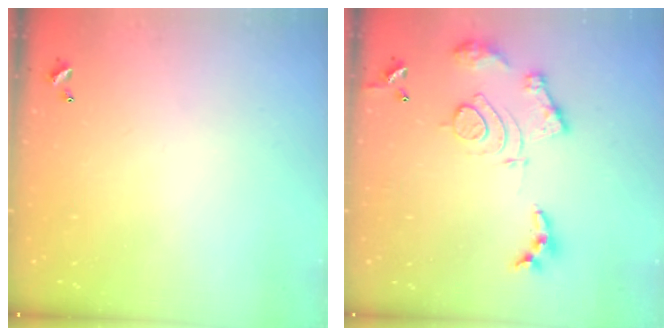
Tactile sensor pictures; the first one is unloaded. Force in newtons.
{"total": 14.5, "press": 14.4, "slide": 1.3}